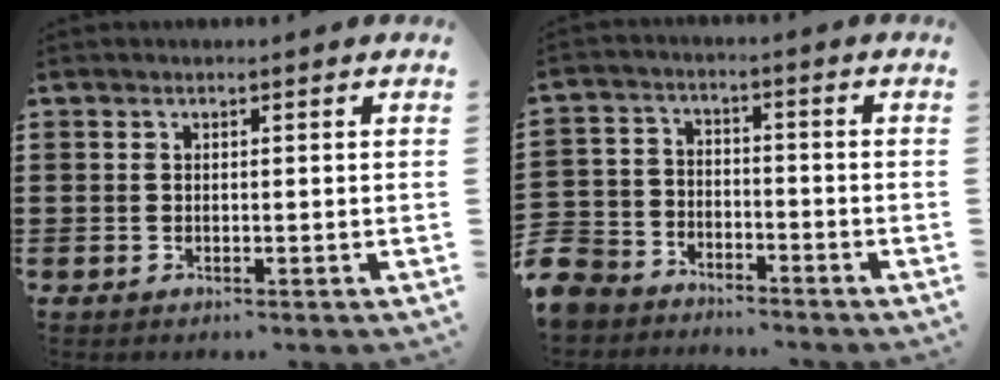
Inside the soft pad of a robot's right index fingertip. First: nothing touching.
{"total": 6.4, "force": [-5.8, 2.7, 0.4], "torque": [-0.039, 0.008, -0.123]}